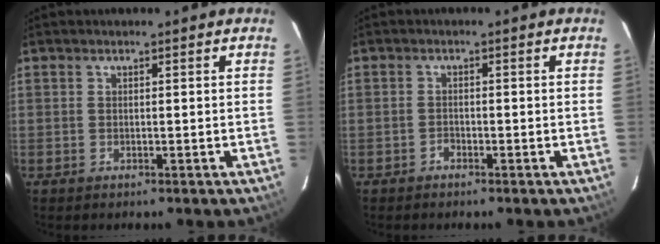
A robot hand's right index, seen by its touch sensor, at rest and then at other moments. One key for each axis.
{"total": 1.0, "fx": -0.8, "fy": 0.5, "fz": 0.1, "tx": -0.002, "ty": 0.002, "tz": -0.016}